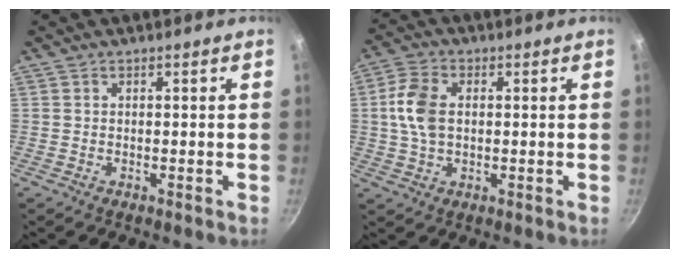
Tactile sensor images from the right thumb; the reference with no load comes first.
{"total": 8.0, "force": [0.7, 5.2, 6.1], "torque": [-0.114, 0.012, 0.008]}